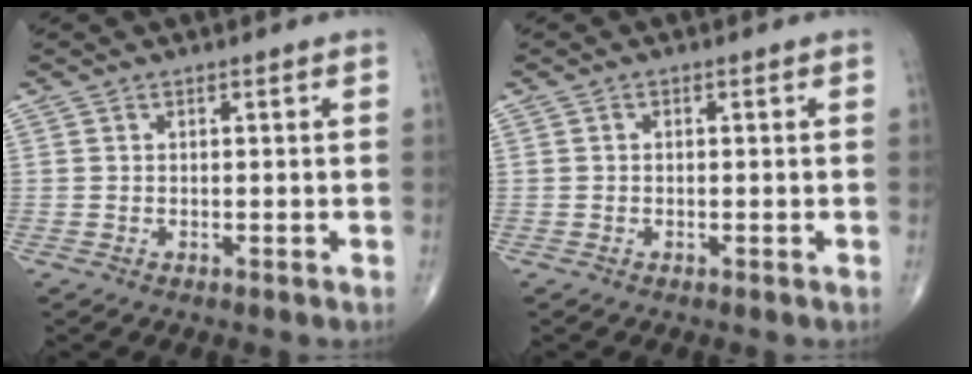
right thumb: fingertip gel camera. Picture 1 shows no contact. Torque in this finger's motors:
{"motor_torque": [-0.24, 0.01, -0.15, -0.08, 0.04]}